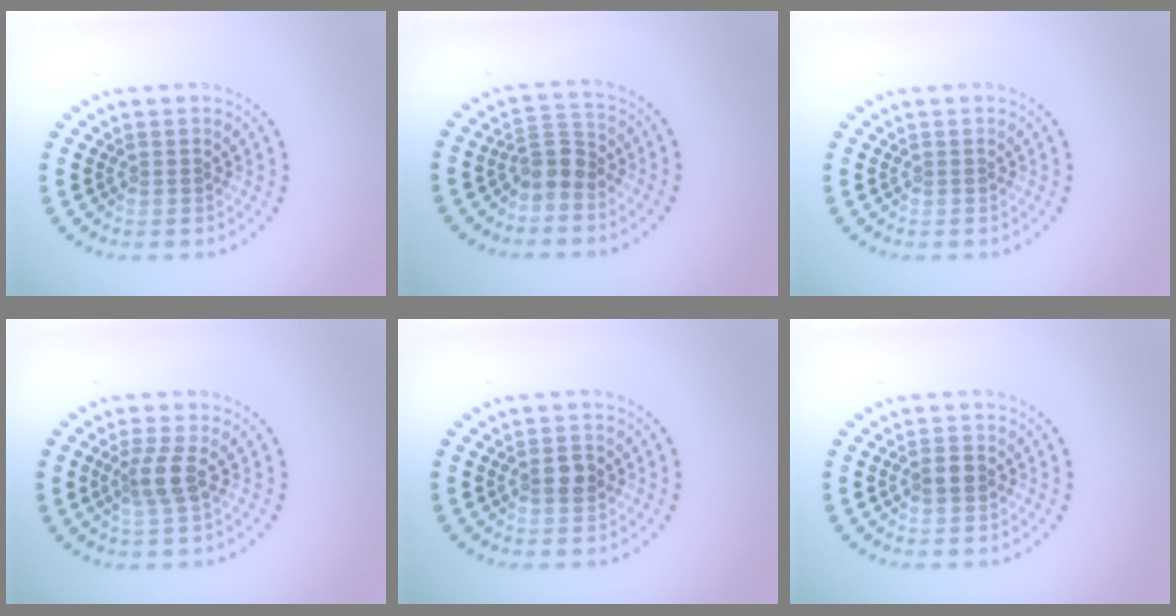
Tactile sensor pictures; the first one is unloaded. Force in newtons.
{"total": 2.7, "press": 2.2, "slide": 1.5}
{"total": 0.0}
{"total": 2.4, "press": 2.0, "slide": 1.4}
{"total": 1.7, "press": 1.7, "slide": 0.1}
{"total": 1.4, "press": 1.4, "slide": 0.1}